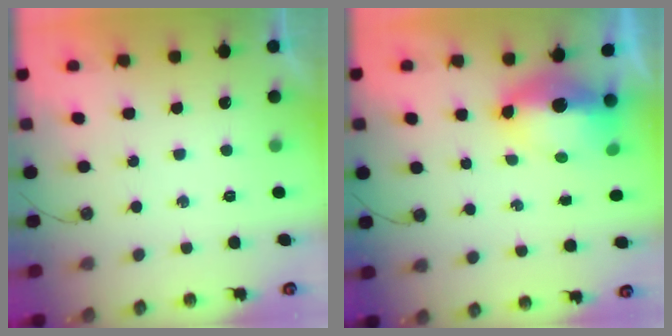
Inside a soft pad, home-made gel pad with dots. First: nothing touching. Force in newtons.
{"total": 9.5, "press": 9.5, "slide": 1.0}